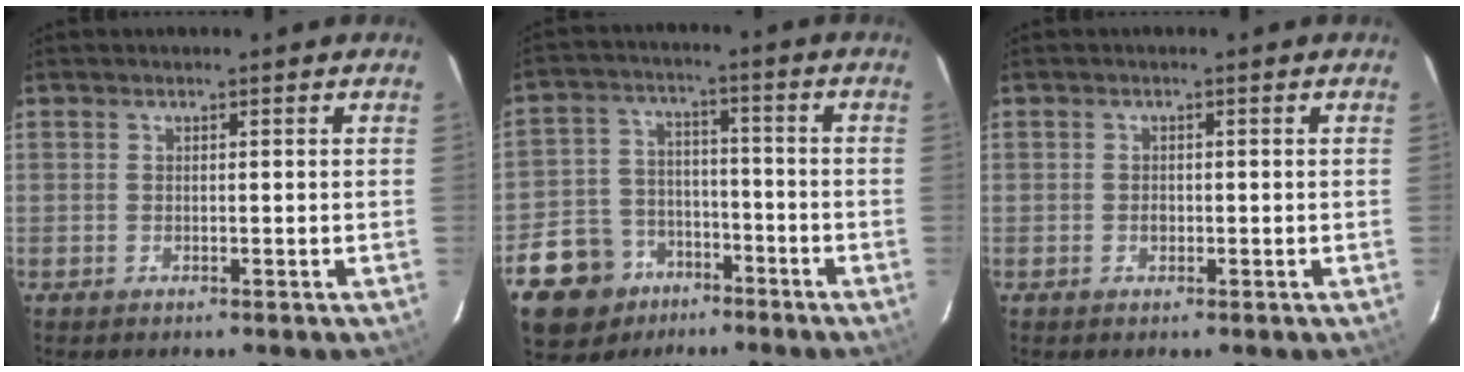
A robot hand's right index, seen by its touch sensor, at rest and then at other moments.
{"total": 14.3, "force": [-8.6, 10.6, 4.3], "torque": [-0.128, 0.032, -0.129]}
{"total": 1.2, "force": [-0.3, 1.0, 0.6], "torque": [-0.009, 0.002, -0.005]}